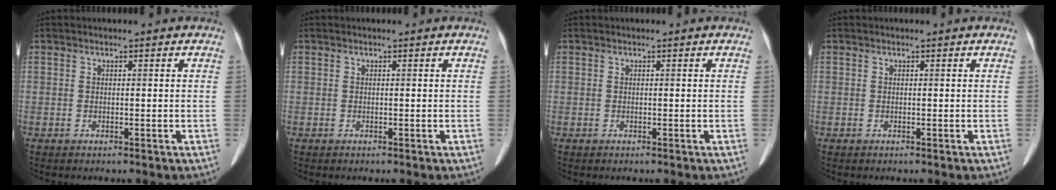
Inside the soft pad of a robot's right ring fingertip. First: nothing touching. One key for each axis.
{"total": 0.0}
{"total": 0.0}
{"total": 0.0}